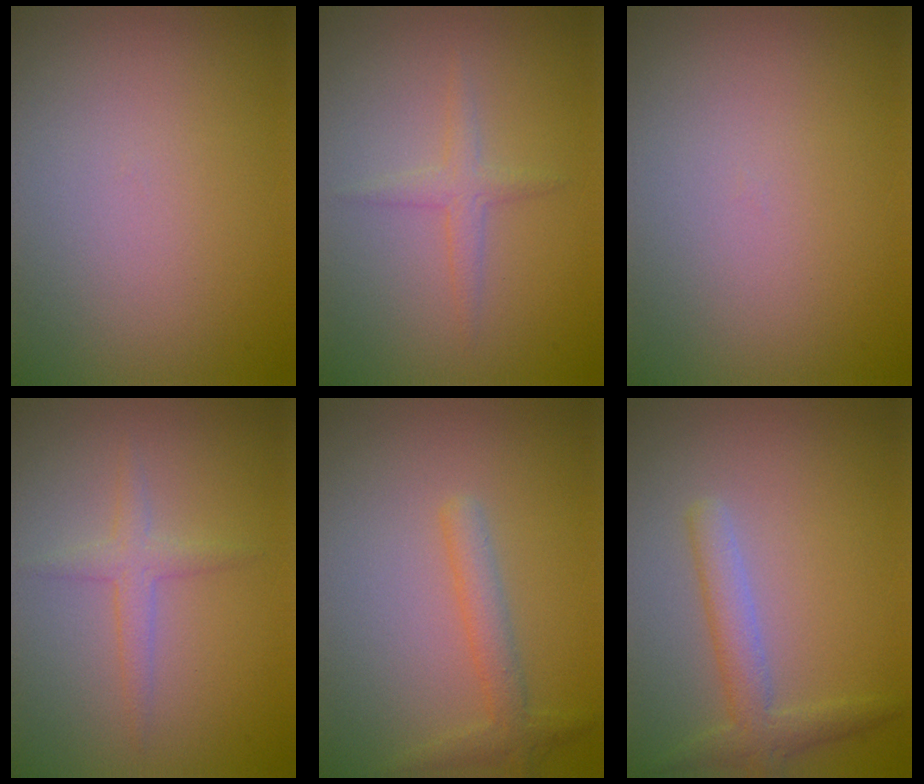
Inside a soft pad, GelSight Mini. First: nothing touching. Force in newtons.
{"total": 1.5, "press": 1.5, "slide": 0.0}
{"total": 0.0}
{"total": 1.7, "press": 1.7, "slide": 0.0}
{"total": 2.2, "press": 2.2, "slide": 0.1}
{"total": 2.8, "press": 2.8, "slide": 0.1}